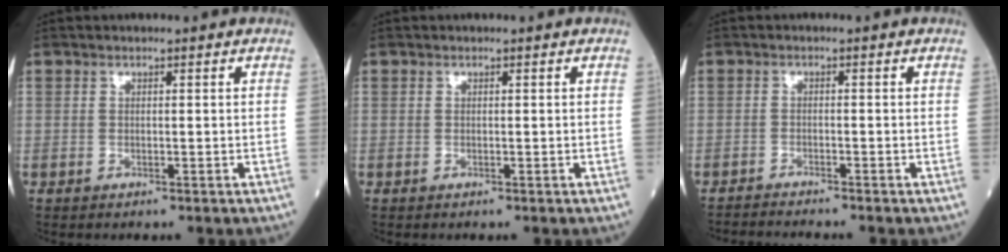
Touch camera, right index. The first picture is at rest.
{"total": 0.0}
{"total": 3.9, "force": [-3.7, -0.6, 0.9], "torque": [-0.008, -0.015, -0.063]}